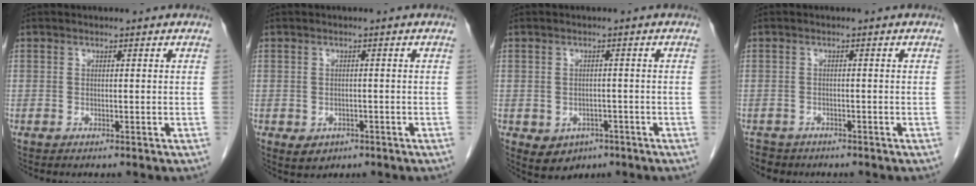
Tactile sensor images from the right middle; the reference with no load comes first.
{"total": 2.7, "force": [-1.3, 2.1, 1.1], "torque": [-0.016, 0.001, -0.007]}
{"total": 5.0, "force": [-2.3, 3.9, 2.0], "torque": [-0.029, 0.001, -0.022]}
{"total": 2.8, "force": [-2.3, 1.7, 0.1], "torque": [-0.010, 0.002, -0.037]}